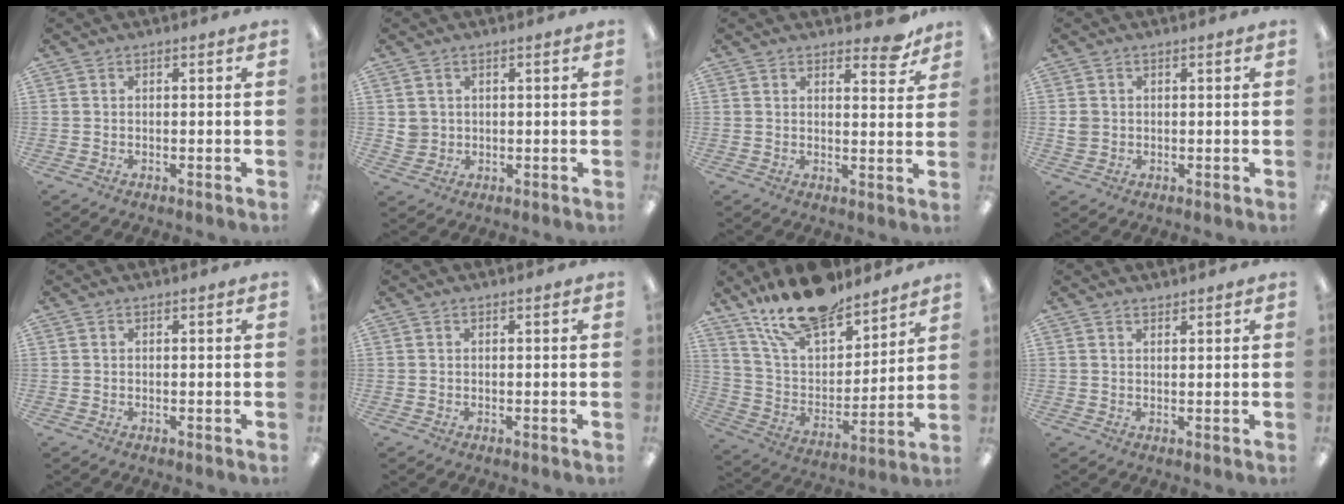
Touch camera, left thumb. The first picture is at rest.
{"total": 3.1, "force": [1.0, 2.9, 0.4], "torque": [-0.006, 0.002, 0.019]}
{"total": 6.4, "force": [5.0, 2.4, 3.1], "torque": [-0.025, -0.030, 0.082]}
{"total": 2.3, "force": [0.2, 2.1, 0.8], "torque": [-0.007, 0.002, 0.001]}
{"total": 0.0}
{"total": 0.0}
{"total": 18.6, "force": [15.3, 7.1, 7.7], "torque": [-0.156, -0.092, 0.276]}
{"total": 1.4, "force": [1.3, 0.3, 0.1], "torque": [-0.003, -0.002, 0.026]}